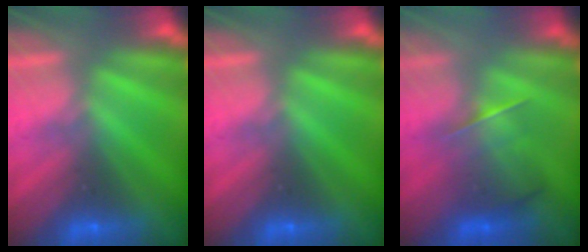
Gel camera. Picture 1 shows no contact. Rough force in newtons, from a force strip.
{"total": 0.0}
{"total": 2.1}